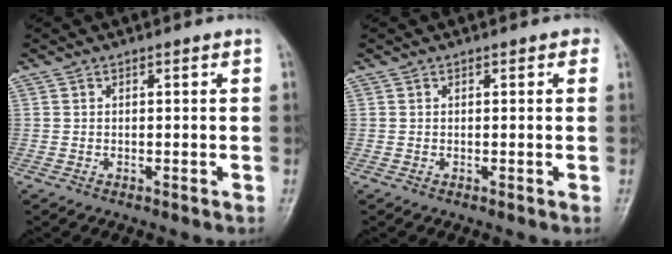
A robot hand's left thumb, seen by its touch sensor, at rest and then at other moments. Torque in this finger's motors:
{"motor_torque": [0.52, -0.02, 0.23, -0.32, 0.04]}